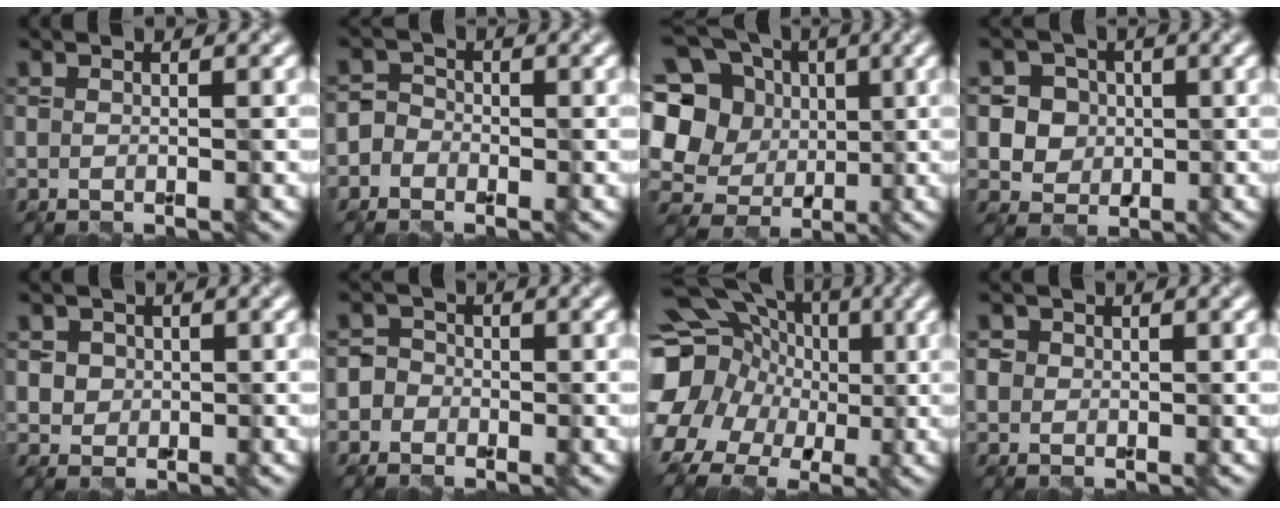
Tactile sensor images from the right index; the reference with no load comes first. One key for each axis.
{"total": 2.6, "fx": -1.4, "fy": 2.2, "fz": 0.3, "tx": 0.019, "ty": 0.013, "tz": -0.036}
{"total": 15.9, "fx": 1.8, "fy": 14.2, "fz": 7.0, "tx": -0.199, "ty": 0.031, "tz": 0.015}
{"total": 5.6, "fx": 1.0, "fy": 5.2, "fz": 1.9, "tx": -0.025, "ty": 0.020, "tz": 0.012}
{"total": 2.5, "fx": 0.7, "fy": 2.2, "fz": 0.9, "tx": -0.013, "ty": 0.006, "tz": 0.019}
{"total": 3.1, "fx": -1.3, "fy": 2.8, "fz": 0.3, "tx": 0.027, "ty": 0.012, "tz": -0.045}
{"total": 14.8, "fx": 0.2, "fy": 13.0, "fz": 6.9, "tx": -0.169, "ty": 0.025, "tz": -0.022}
{"total": 1.9, "fx": 0.7, "fy": 1.7, "fz": 0.6, "tx": 0.000, "ty": 0.008, "tz": 0.010}